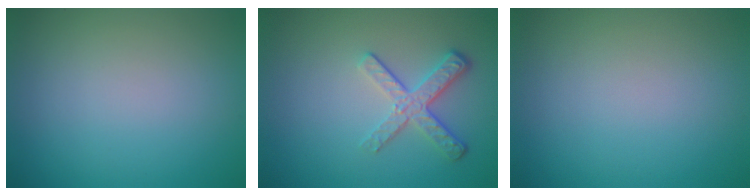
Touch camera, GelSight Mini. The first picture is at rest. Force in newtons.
{"total": 3.4, "press": 2.6, "slide": 2.2}
{"total": 0.0}